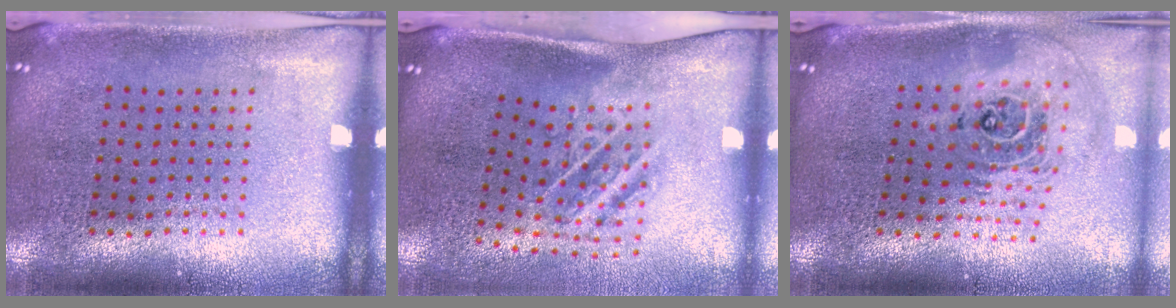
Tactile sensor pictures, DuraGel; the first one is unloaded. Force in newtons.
{"total": 1.9, "press": 1.1, "slide": 1.6}
{"total": 2.4, "press": 1.7, "slide": 1.7}